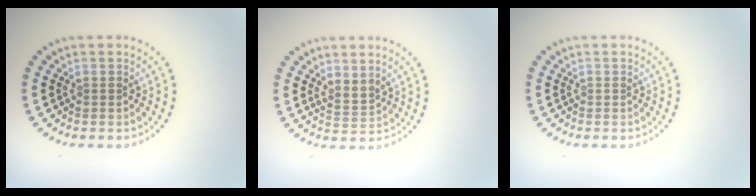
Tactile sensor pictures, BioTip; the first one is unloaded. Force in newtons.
{"total": 1.8, "press": 1.3, "slide": 1.3}
{"total": 0.0}